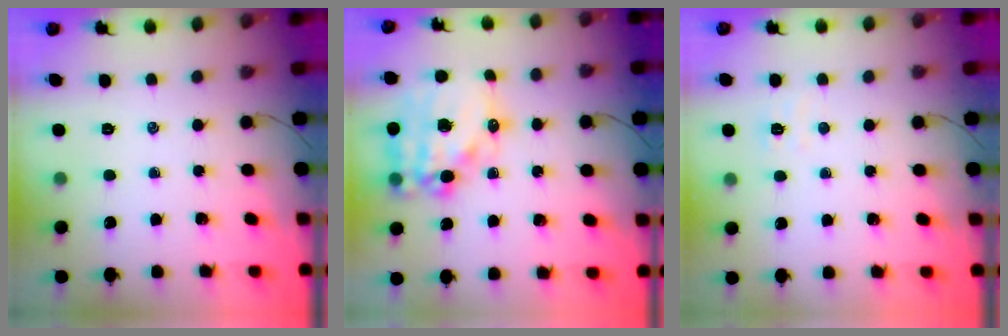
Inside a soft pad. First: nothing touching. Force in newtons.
{"total": 18.0, "press": 17.5, "slide": 3.9}
{"total": 2.7, "press": 2.5, "slide": 0.8}